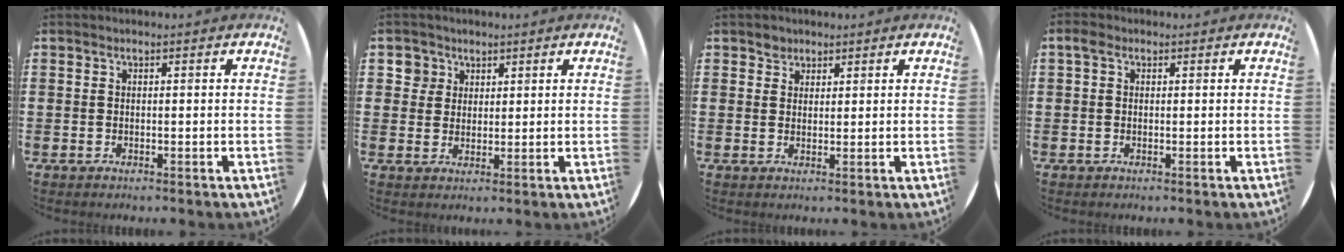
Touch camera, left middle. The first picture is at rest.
{"total": 2.9, "force": [1.8, 2.2, 0.1], "torque": [0.007, 0.002, 0.033]}
{"total": 1.9, "force": [1.6, 1.1, 0.0], "torque": [0.006, -0.001, 0.030]}
{"total": 1.0, "force": [0.3, 0.8, 0.5], "torque": [-0.005, 0.005, 0.003]}